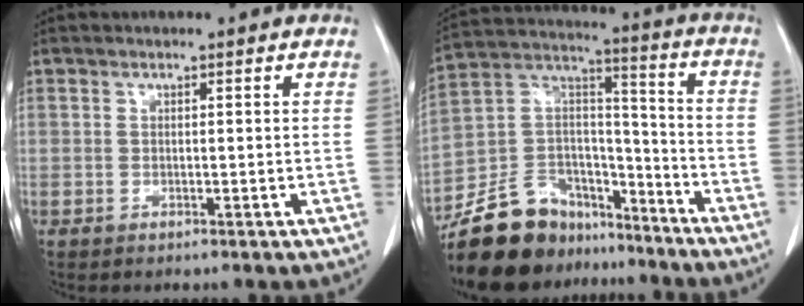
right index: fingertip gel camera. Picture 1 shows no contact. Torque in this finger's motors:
{"motor_torque": [-0.98, -0.51, -1.05, -0.21]}